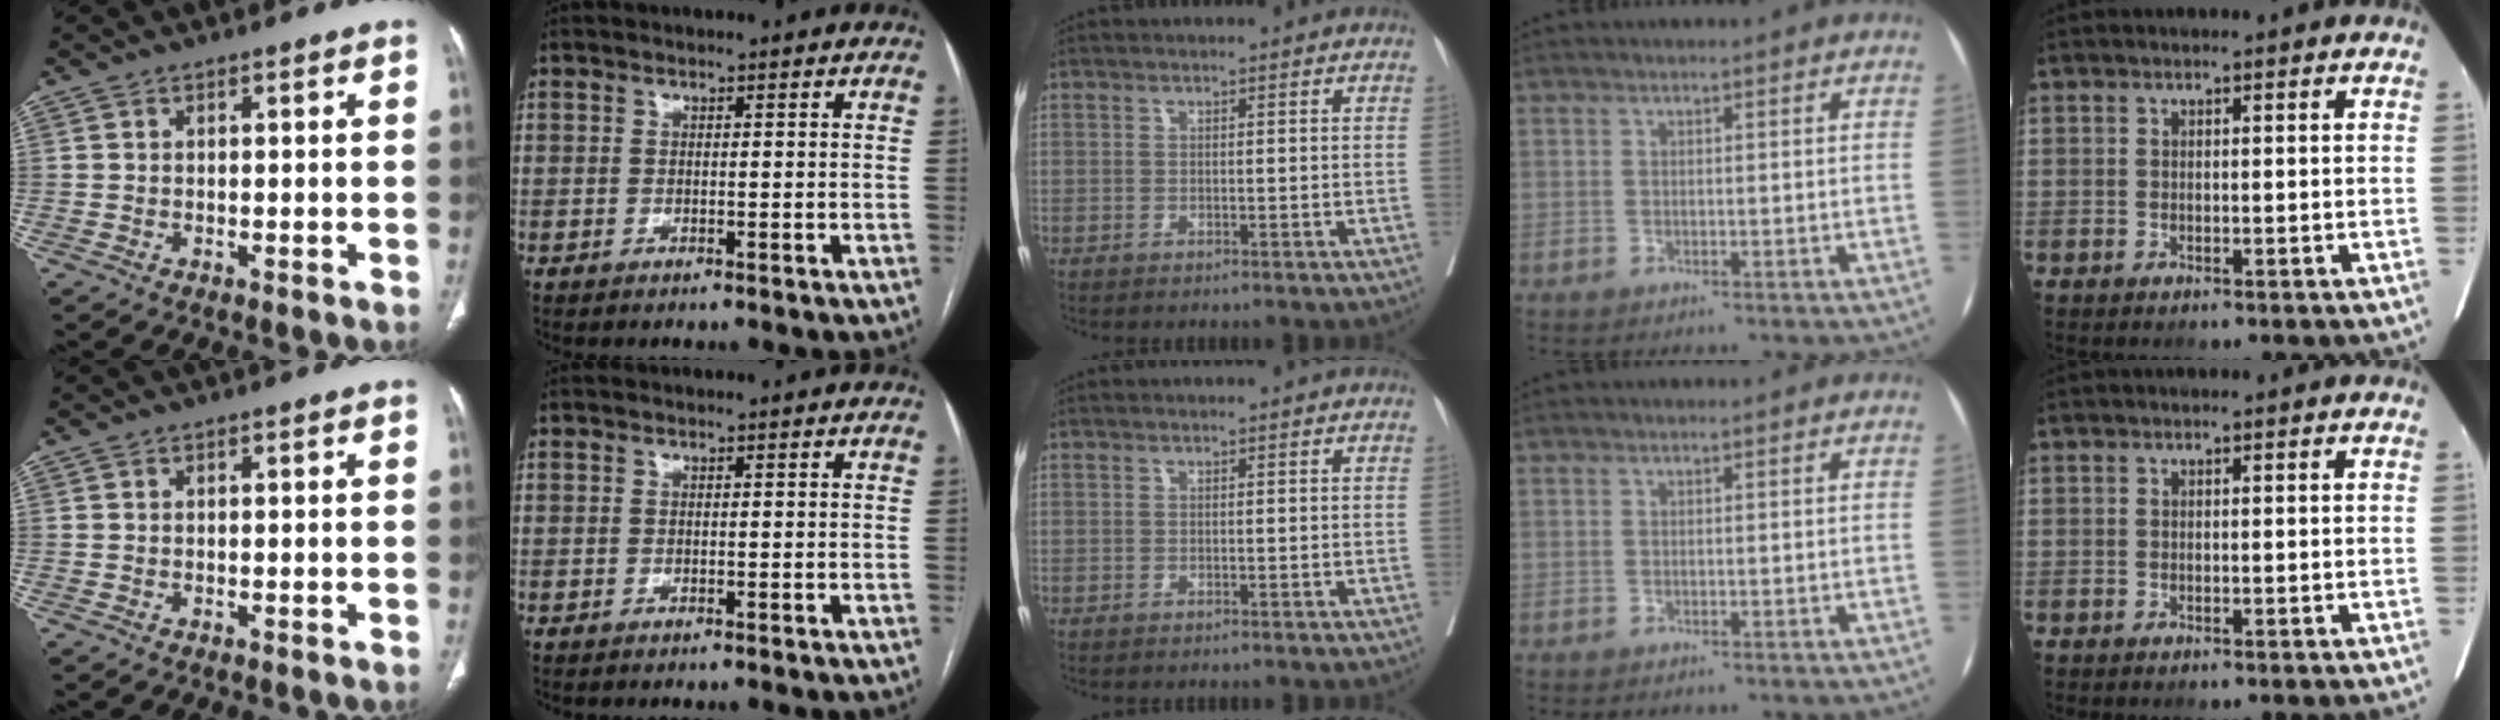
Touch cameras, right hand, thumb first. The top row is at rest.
{}